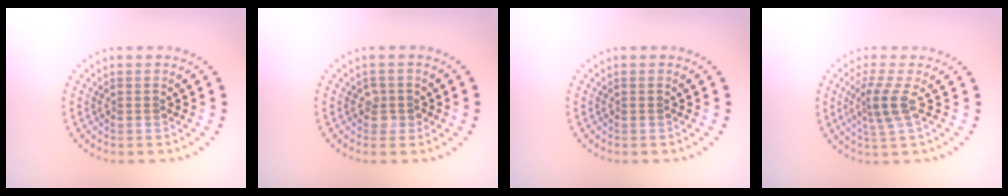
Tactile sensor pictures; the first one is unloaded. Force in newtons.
{"total": 1.3, "press": 1.2, "slide": 0.7}
{"total": 0.0}
{"total": 2.7, "press": 1.9, "slide": 1.9}